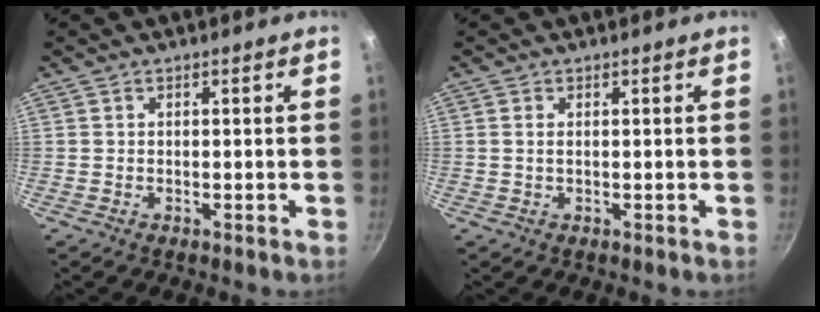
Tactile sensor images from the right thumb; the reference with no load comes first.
{"total": 1.0, "force": [0.1, 0.4, 0.9], "torque": [-0.018, 0.001, 0.001]}